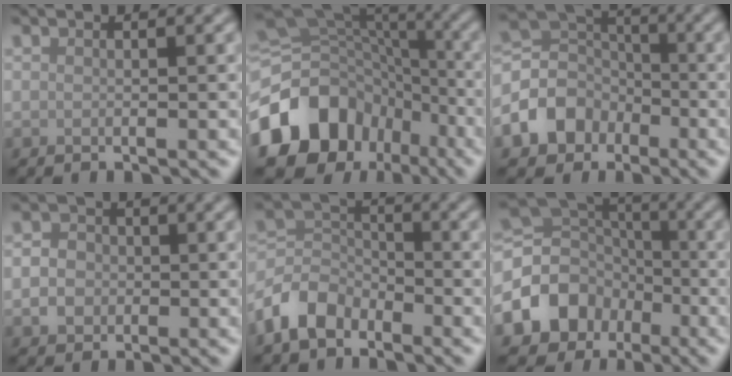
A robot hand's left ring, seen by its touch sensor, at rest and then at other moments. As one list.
[{"total": 13.9, "force": [-6.0, 11.0, 6.1], "torque": [-0.151, -0.005, -0.107]}, {"total": 6.4, "force": [-3.1, 5.0, 2.5], "torque": [-0.051, 0.003, -0.072]}, {"total": 2.4, "force": [-0.5, 2.1, 1.1], "torque": [-0.016, 0.001, -0.013]}, {"total": 4.6, "force": [-3.1, 2.9, 1.8], "torque": [-0.040, 0.004, -0.074]}, {"total": 9.4, "force": [-4.1, 7.6, 3.7], "torque": [-0.089, -0.003, -0.086]}]